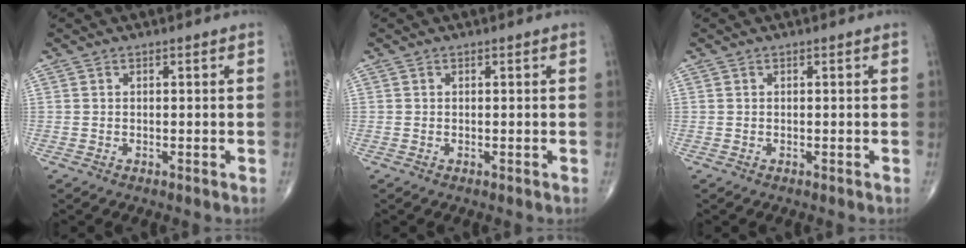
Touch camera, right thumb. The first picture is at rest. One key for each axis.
{"total": 0.0}
{"total": 0.0}